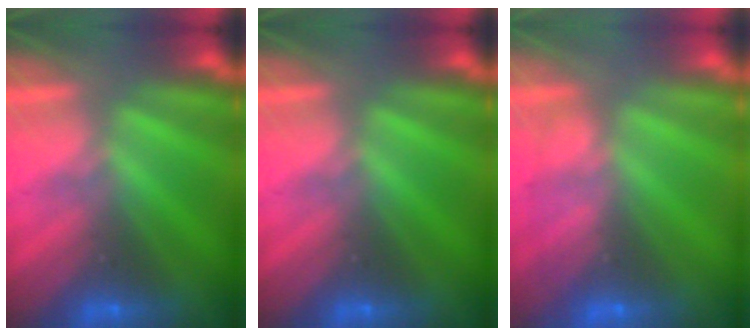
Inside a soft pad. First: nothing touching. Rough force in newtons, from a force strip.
{"total": 0.0}
{"total": 2.0}